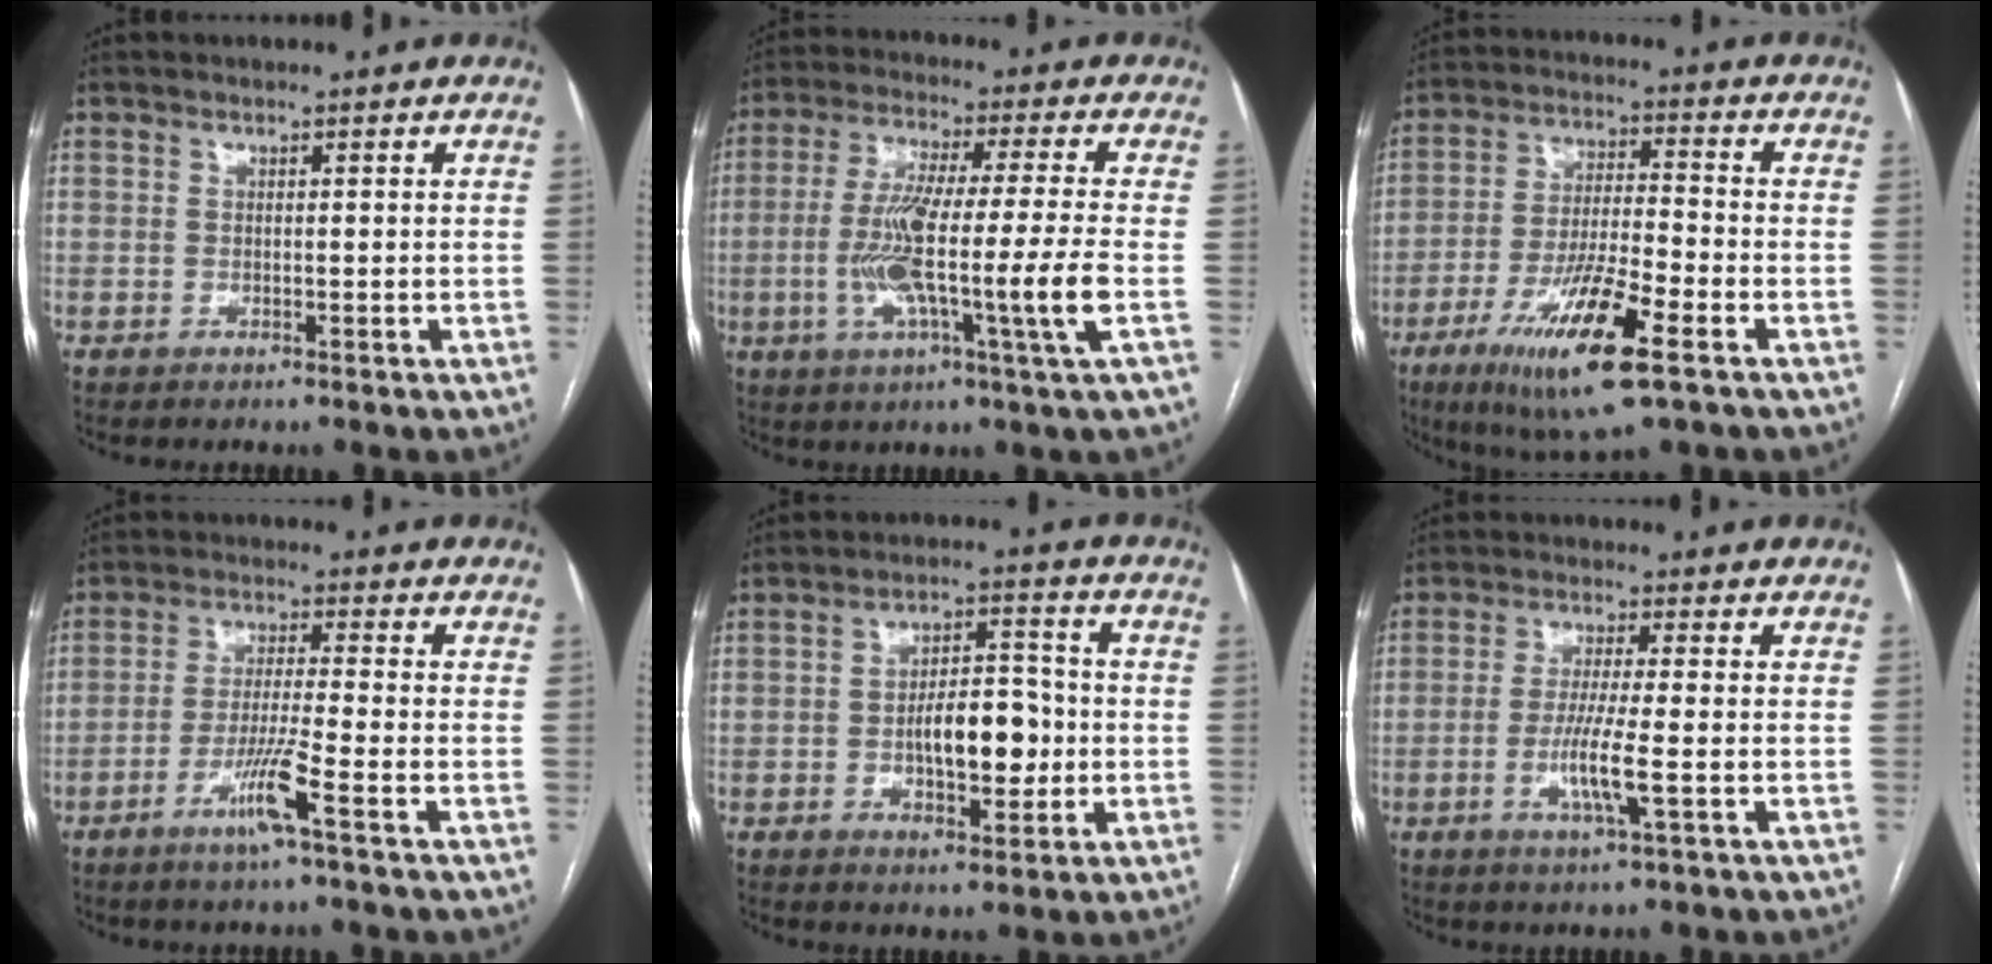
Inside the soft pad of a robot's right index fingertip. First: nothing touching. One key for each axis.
{"total": 14.0, "fx": -2.7, "fy": -1.0, "fz": 13.7, "tx": -0.260, "ty": -0.015, "tz": -0.058}
{"total": 14.1, "fx": -7.0, "fy": 1.8, "fz": 12.1, "tx": -0.230, "ty": -0.023, "tz": -0.121}
{"total": 6.5, "fx": -3.3, "fy": -1.1, "fz": 5.5, "tx": -0.105, "ty": -0.012, "tz": -0.068}
{"total": 8.5, "fx": -1.3, "fy": 3.5, "fz": 7.6, "tx": -0.125, "ty": 0.013, "tz": -0.018}
{"total": 6.2, "fx": -1.7, "fy": -0.3, "fz": 6.0, "tx": -0.117, "ty": -0.014, "tz": -0.034}